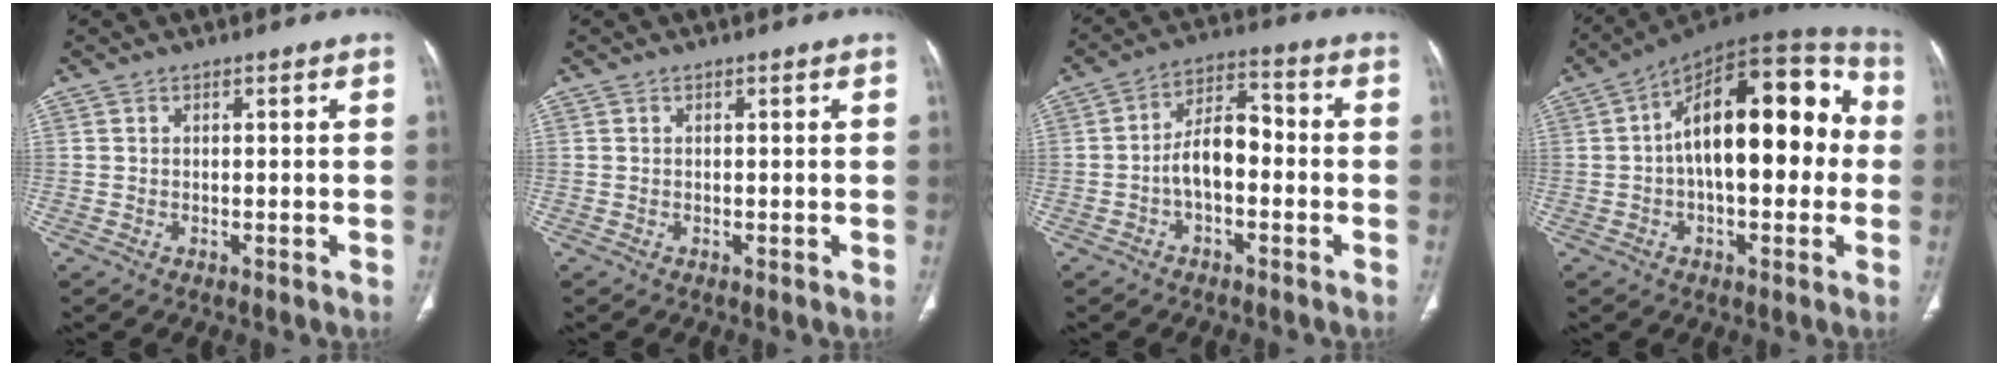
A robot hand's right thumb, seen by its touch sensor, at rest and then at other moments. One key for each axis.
{"total": 0.0}
{"total": 8.3, "fx": -1.9, "fy": 4.6, "fz": 6.7, "tx": -0.104, "ty": 0.039, "tz": -0.041}
{"total": 22.5, "fx": 1.2, "fy": 11.0, "fz": 19.6, "tx": -0.263, "ty": 0.050, "tz": 0.004}